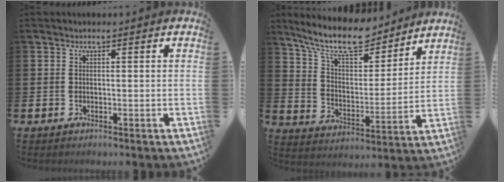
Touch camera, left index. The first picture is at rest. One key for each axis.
{"total": 11.1, "fx": 9.5, "fy": 3.2, "fz": 4.5, "tx": -0.113, "ty": -0.060, "tz": 0.166}